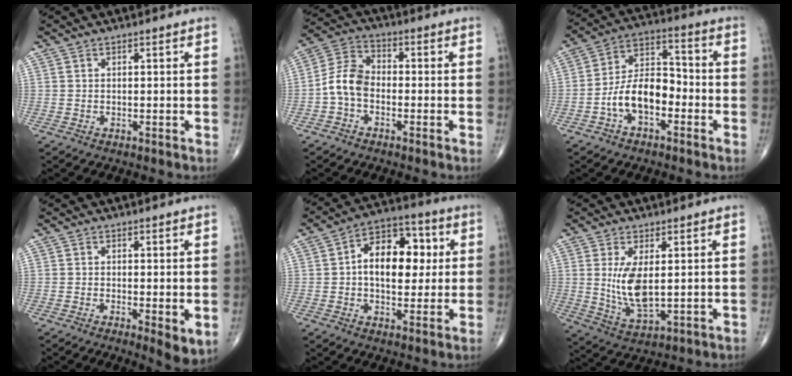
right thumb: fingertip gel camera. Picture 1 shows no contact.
{"total": 7.2, "force": [-1.9, 4.8, 4.9], "torque": [-0.087, 0.029, -0.052]}
{"total": 11.3, "force": [-3.9, 6.5, 8.4], "torque": [-0.136, 0.047, -0.078]}
{"total": 4.7, "force": [-0.8, 1.5, 4.4], "torque": [-0.069, -0.016, -0.013]}
{"total": 13.9, "force": [1.7, 8.5, 10.9], "torque": [-0.133, 0.021, 0.018]}
{"total": 8.5, "force": [1.2, 3.5, 7.6], "torque": [-0.150, -0.023, 0.035]}